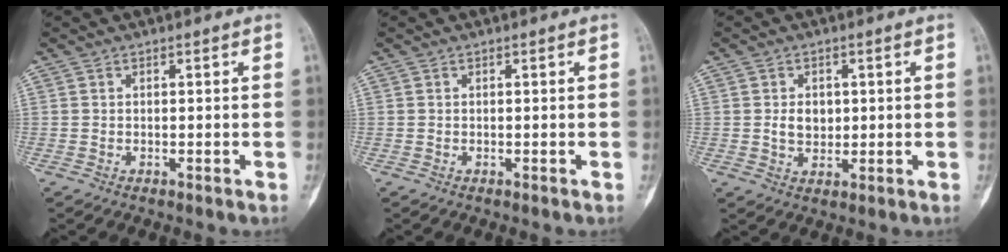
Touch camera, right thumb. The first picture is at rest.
{"total": 0.0}
{"total": 4.1, "force": [0.5, 3.1, 2.6], "torque": [-0.029, -0.003, 0.012]}